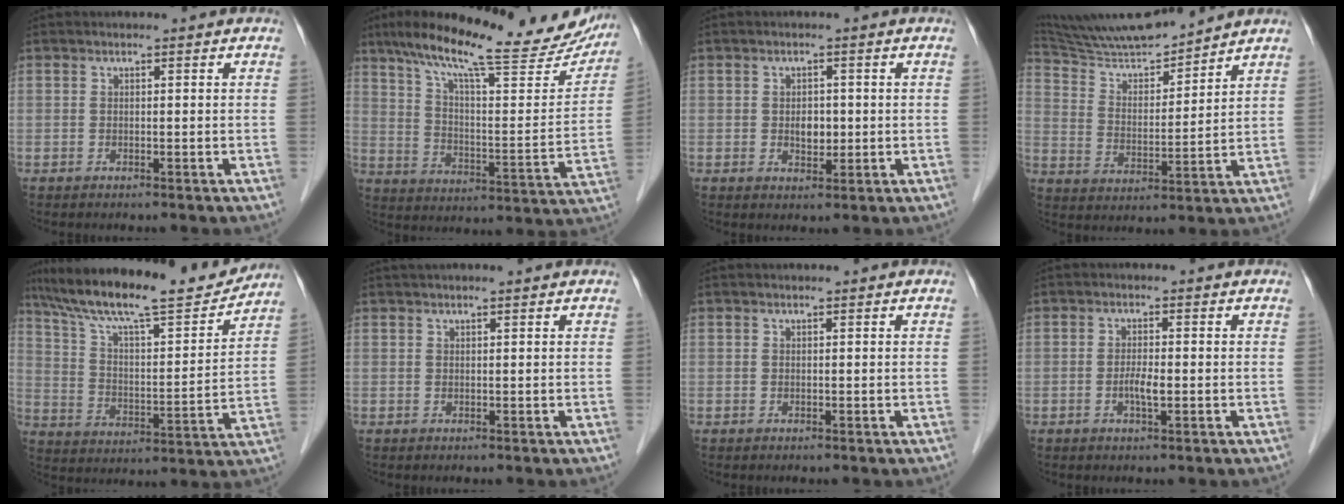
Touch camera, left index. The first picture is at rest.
{"total": 26.1, "force": [21.7, 4.5, 13.8], "torque": [-0.221, -0.007, 0.296]}
{"total": 2.7, "force": [0.0, 1.8, 2.0], "torque": [-0.032, 0.000, 0.004]}
{"total": 13.9, "force": [13.2, 0.6, 4.2], "torque": [-0.082, 0.006, 0.242]}
{"total": 20.3, "force": [17.9, 1.9, 9.4], "torque": [-0.168, 0.003, 0.284]}
{"total": 3.9, "force": [3.4, 0.1, 1.8], "torque": [-0.021, 0.033, 0.047]}
{"total": 0.0}
{"total": 2.2, "force": [-0.6, 0.4, 2.1], "torque": [-0.041, 0.000, -0.010]}